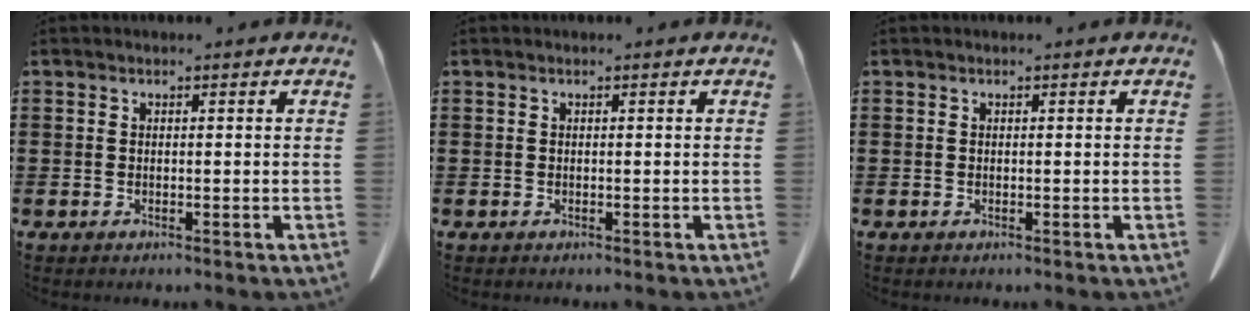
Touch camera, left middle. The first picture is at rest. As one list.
[{"total": 0.0}, {"total": 0.0}]